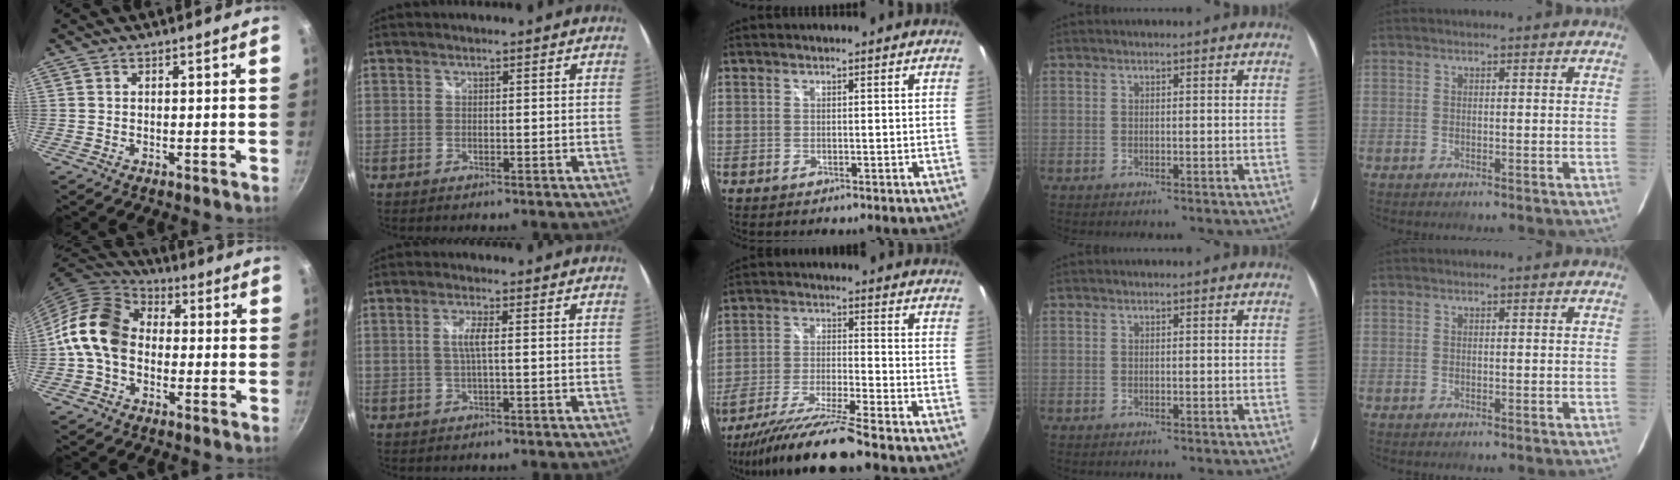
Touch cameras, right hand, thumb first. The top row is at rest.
{"thumb": {"total": 13.3, "force": [-0.9, 10.0, 8.7], "torque": [-0.132, 0.030, -0.039]}, "index": {"total": 2.9, "force": [0.1, 0.1, 2.8], "torque": [-0.056, 0.000, -0.001]}, "middle": {"total": 13.2, "force": [-11.3, -1.1, 6.6], "torque": [-0.139, -0.024, -0.204]}}